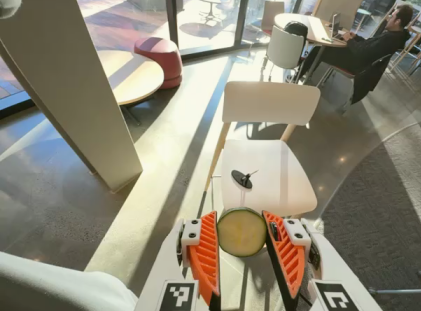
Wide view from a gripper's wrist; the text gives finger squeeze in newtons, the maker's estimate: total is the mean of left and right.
{"total": 9.5, "left": 9.5, "right": 9.4}